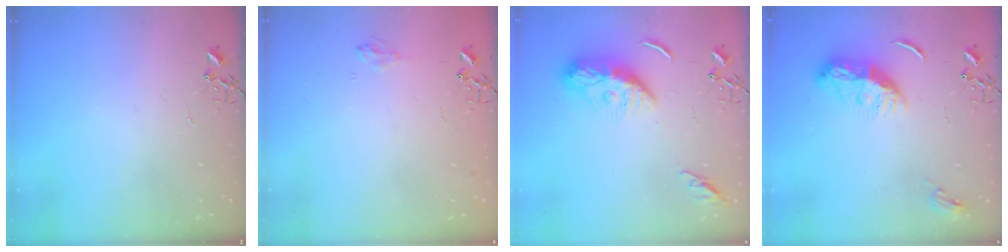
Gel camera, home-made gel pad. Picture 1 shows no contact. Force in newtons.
{"total": 5.8, "press": 5.7, "slide": 0.7}
{"total": 10.8, "press": 10.7, "slide": 1.0}
{"total": 11.6, "press": 11.6, "slide": 0.3}